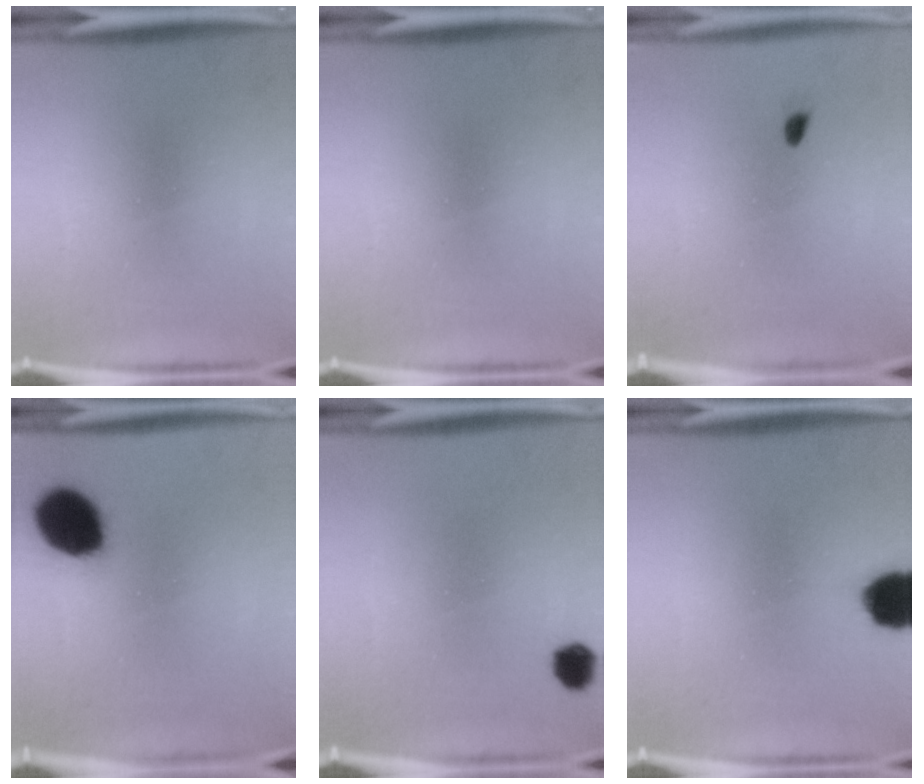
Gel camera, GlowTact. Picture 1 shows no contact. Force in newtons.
{"total": 0.0}
{"total": 0.6}
{"total": 15.3}
{"total": 3.3}
{"total": 9.3}